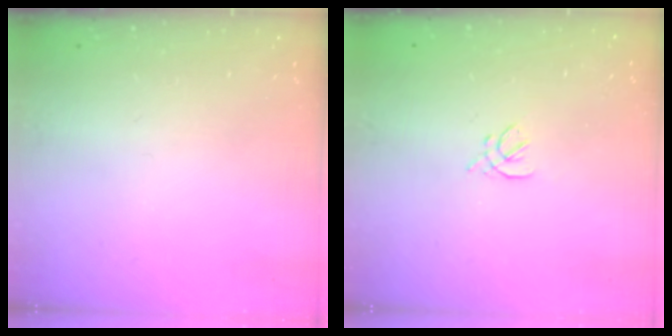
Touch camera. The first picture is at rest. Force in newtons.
{"total": 2.1, "press": 2.0, "slide": 0.7}